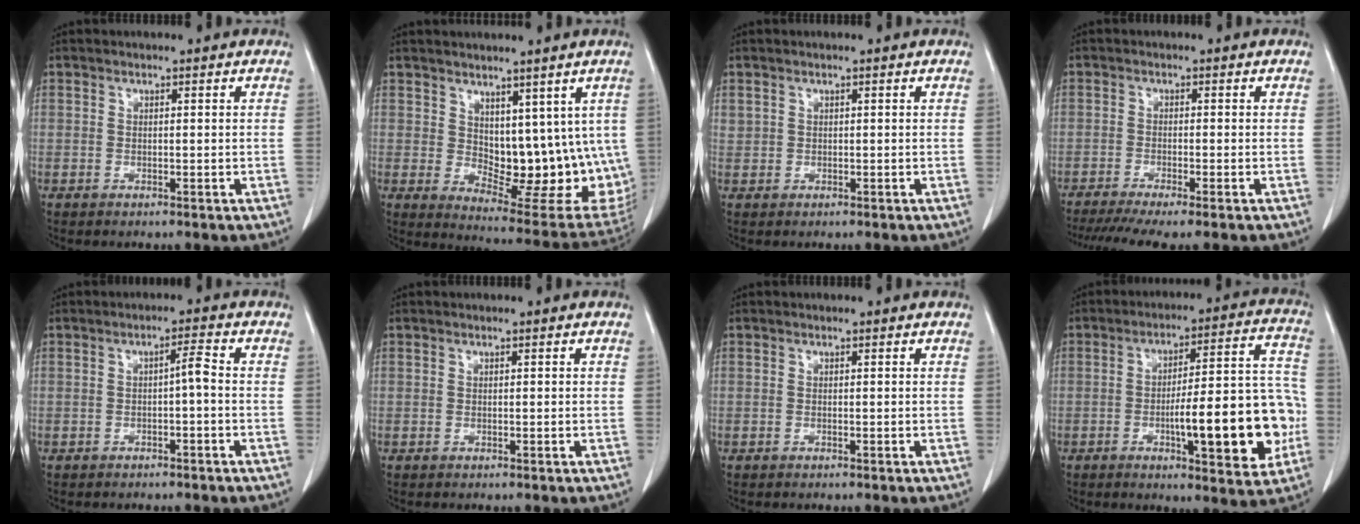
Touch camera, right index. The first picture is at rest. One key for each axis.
{"total": 14.2, "fx": 2.9, "fy": 7.3, "fz": 11.8, "tx": -0.145, "ty": -0.016, "tz": 0.065}
{"total": 1.0, "fx": 0.6, "fy": 0.8, "fz": 0.1, "tx": 0.010, "ty": 0.006, "tz": 0.010}
{"total": 7.8, "fx": -6.2, "fy": 0.3, "fz": 4.8, "tx": -0.071, "ty": -0.012, "tz": -0.098}
{"total": 2.2, "fx": -0.4, "fy": 0.1, "fz": 2.2, "tx": -0.032, "ty": 0.004, "tz": -0.008}
{"total": 0.0}
{"total": 0.0}
{"total": 17.9, "fx": -4.1, "fy": 3.8, "fz": 17.0, "tx": -0.216, "ty": 0.028, "tz": -0.050}